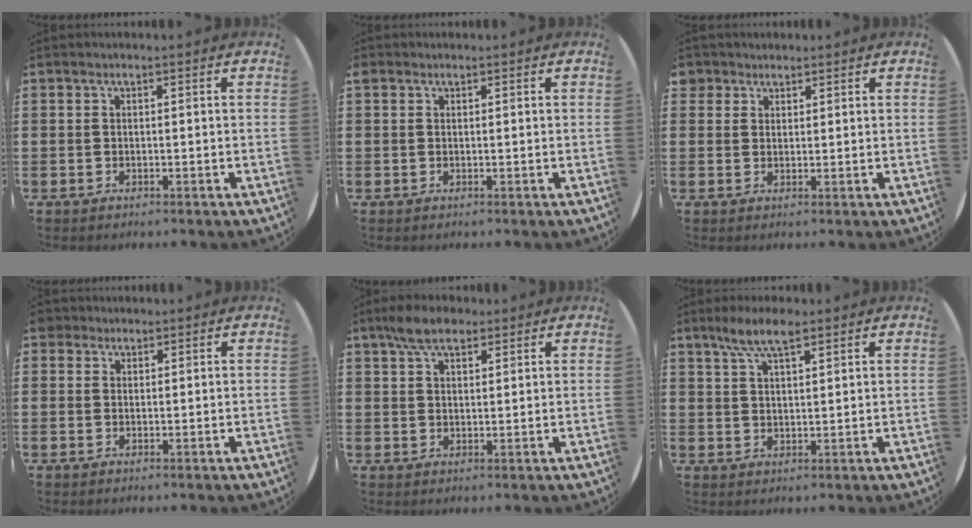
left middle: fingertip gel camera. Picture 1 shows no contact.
{"total": 0.5, "force": [0.5, 0.3, 0.0], "torque": [0.001, 0.003, 0.009]}
{"total": 2.2, "force": [1.7, 1.3, -0.1], "torque": [0.006, 0.003, 0.033]}
{"total": 1.6, "force": [1.3, 0.9, 0.1], "torque": [0.004, 0.001, 0.024]}
{"total": 5.1, "force": [3.9, 2.2, 2.4], "torque": [-0.047, 0.001, 0.072]}
{"total": 5.5, "force": [4.1, 1.5, 3.5], "torque": [-0.068, -0.002, 0.070]}